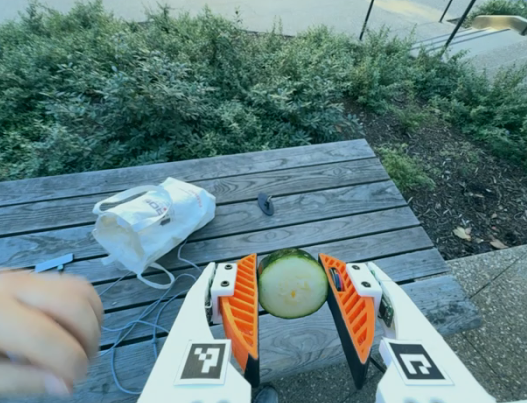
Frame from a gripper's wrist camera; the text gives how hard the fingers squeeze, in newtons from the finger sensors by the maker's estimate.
{"total": 9.6, "left": 9.2, "right": 9.9}